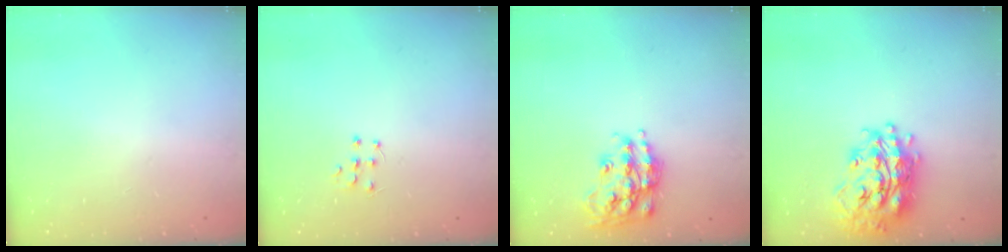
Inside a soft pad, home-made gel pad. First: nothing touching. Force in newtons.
{"total": 6.2, "press": 6.2, "slide": 0.4}
{"total": 17.4, "press": 17.3, "slide": 1.2}
{"total": 21.6, "press": 21.5, "slide": 1.8}